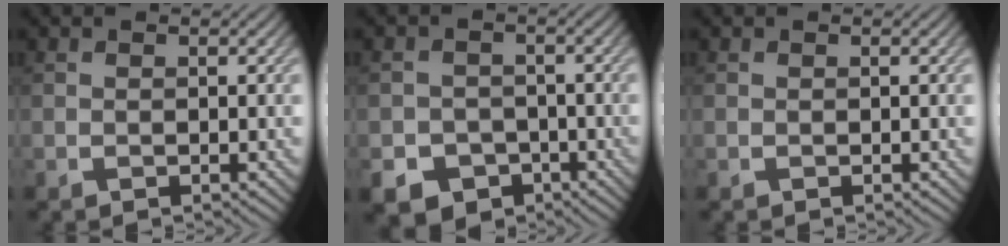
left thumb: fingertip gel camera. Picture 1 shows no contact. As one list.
[{"total": 6.8, "force": [-3.8, 5.4, 1.8], "torque": [-0.033, -0.019, -0.068]}, {"total": 0.0}]